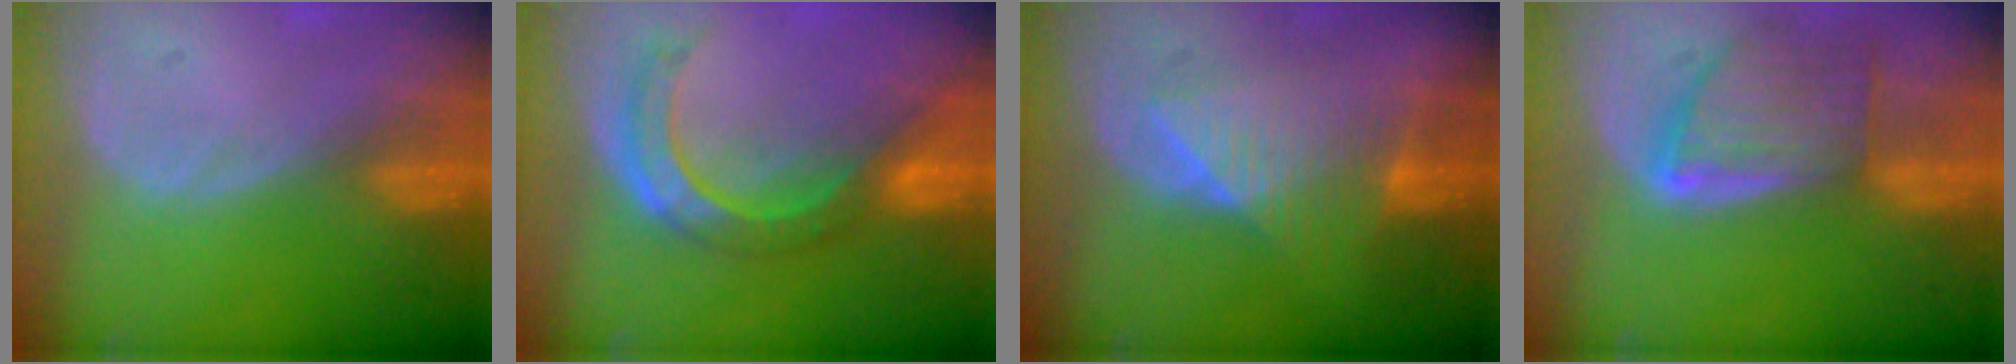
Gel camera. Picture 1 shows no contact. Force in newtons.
{"total": 8.2, "press": 7.2, "slide": 3.9}
{"total": 7.1, "press": 7.0, "slide": 1.1}
{"total": 7.9, "press": 7.2, "slide": 3.3}